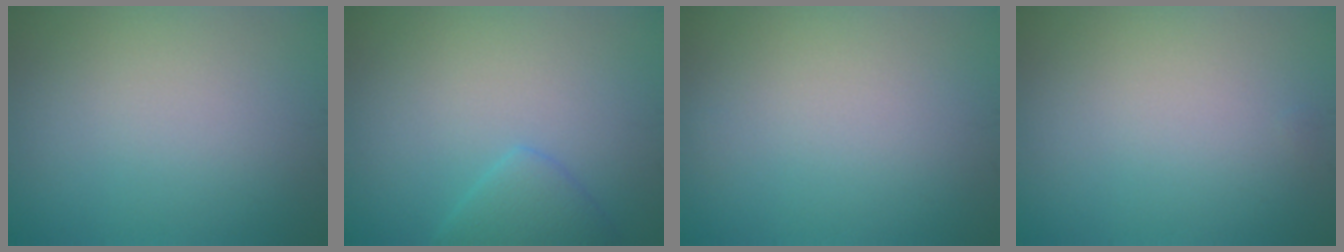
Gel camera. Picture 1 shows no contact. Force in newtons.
{"total": 2.3, "press": 2.3, "slide": 0.3}
{"total": 0.0}
{"total": 0.0}